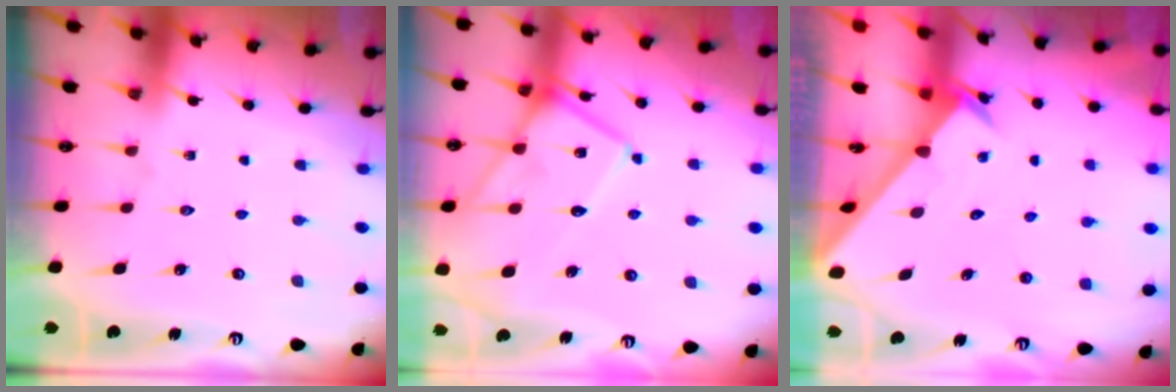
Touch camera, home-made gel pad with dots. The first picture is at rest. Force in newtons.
{"total": 14.0, "press": 14.0, "slide": 1.3}
{"total": 2.2, "press": 2.2, "slide": 0.2}